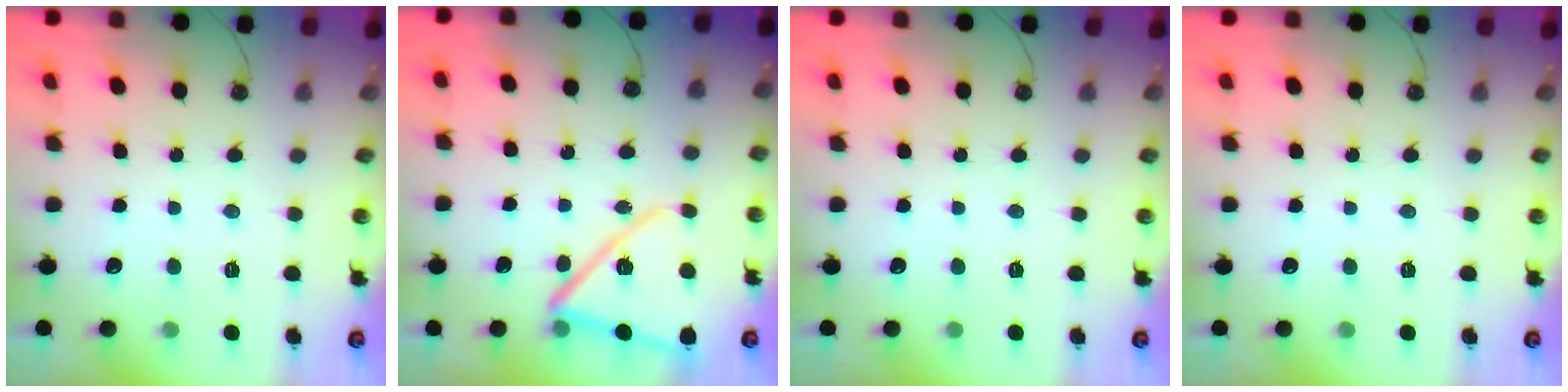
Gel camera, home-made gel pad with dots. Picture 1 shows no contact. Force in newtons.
{"total": 15.1, "press": 15.0, "slide": 1.3}
{"total": 0.0}
{"total": 0.0}